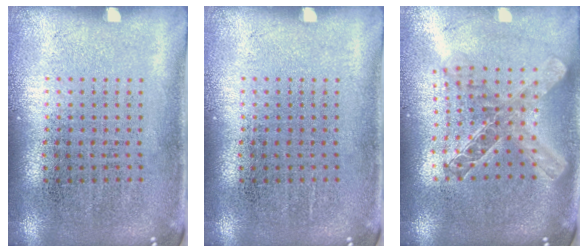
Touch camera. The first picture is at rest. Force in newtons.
{"total": 0.0}
{"total": 2.0, "press": 1.7, "slide": 1.1}